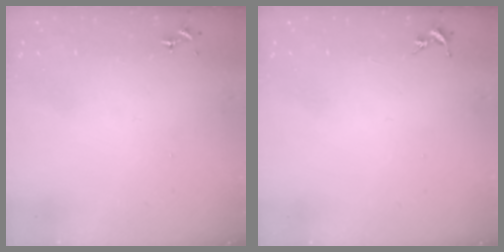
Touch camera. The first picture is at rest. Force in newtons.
{"total": 0.0}